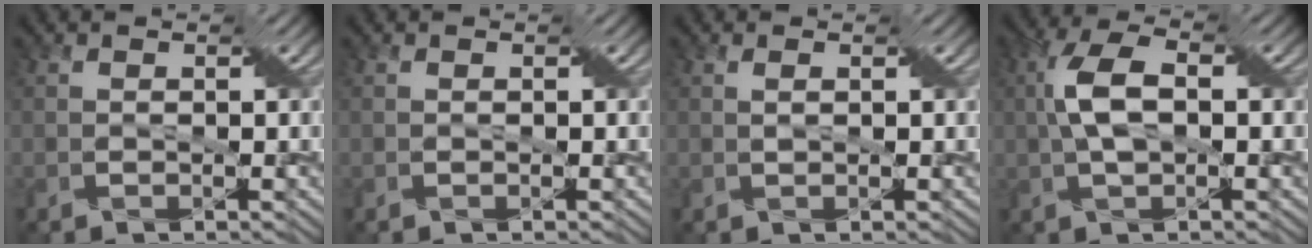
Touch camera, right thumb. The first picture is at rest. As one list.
[{"total": 0.0}, {"total": 0.9, "force": [0.5, -0.1, 0.7], "torque": [-0.014, 0.005, 0.008]}, {"total": 6.2, "force": [0.5, 2.9, 5.5], "torque": [-0.124, 0.014, 0.004]}]